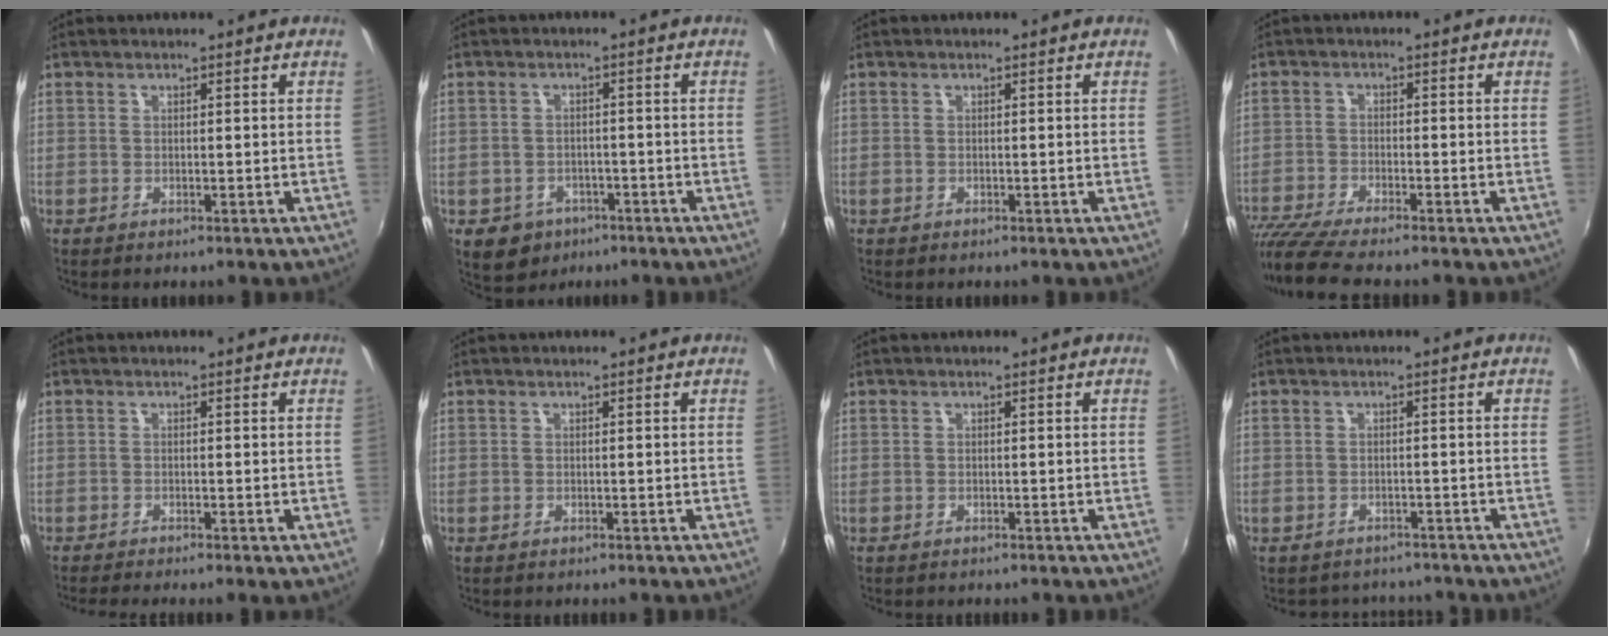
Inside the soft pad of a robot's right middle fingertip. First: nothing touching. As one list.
[{"total": 7.4, "force": [-3.8, 5.9, 2.3], "torque": [-0.063, -0.003, -0.046]}, {"total": 0.0}, {"total": 9.2, "force": [-8.1, 0.5, 4.3], "torque": [-0.107, -0.036, -0.149]}, {"total": 2.9, "force": [-2.5, -0.4, 1.3], "torque": [-0.032, -0.018, -0.051]}, {"total": 0.5, "force": [-0.4, 0.2, 0.0], "torque": [-0.001, -0.002, -0.007]}, {"total": 0.9, "force": [-0.8, 0.4, 0.1], "torque": [-0.006, -0.003, -0.012]}, {"total": 5.9, "force": [-5.3, 2.5, 0.8], "torque": [-0.023, -0.003, -0.072]}]